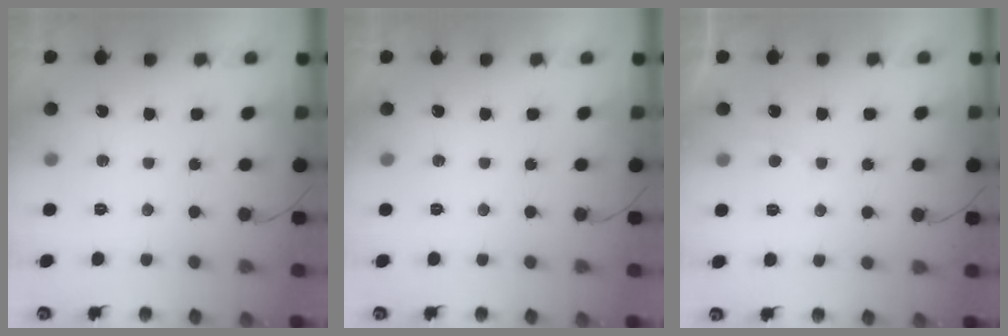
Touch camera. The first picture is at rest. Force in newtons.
{"total": 0.0}
{"total": 2.0, "press": 1.9, "slide": 0.3}